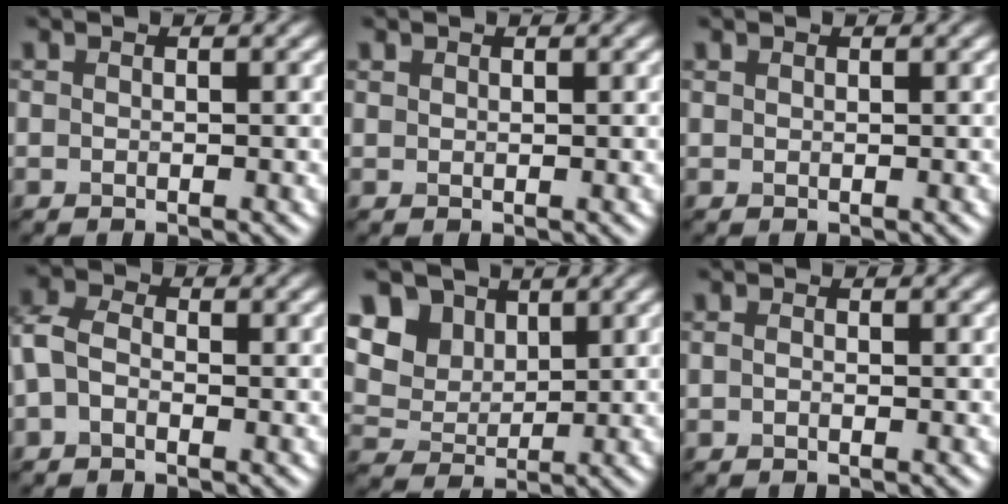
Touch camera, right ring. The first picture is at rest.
{"total": 1.2, "force": [-0.2, -0.8, -0.9], "torque": [-0.003, 0.000, 0.015]}
{"total": 0.9, "force": [-0.2, -0.6, -0.6], "torque": [-0.002, -0.004, 0.008]}
{"total": 2.1, "force": [-1.0, 1.4, 1.3], "torque": [-0.061, 0.010, -0.007]}
{"total": 7.6, "force": [4.5, 5.6, 2.5], "torque": [-0.107, 0.020, 0.102]}
{"total": 0.7, "force": [-0.4, -0.4, -0.3], "torque": [-0.009, -0.006, 0.004]}